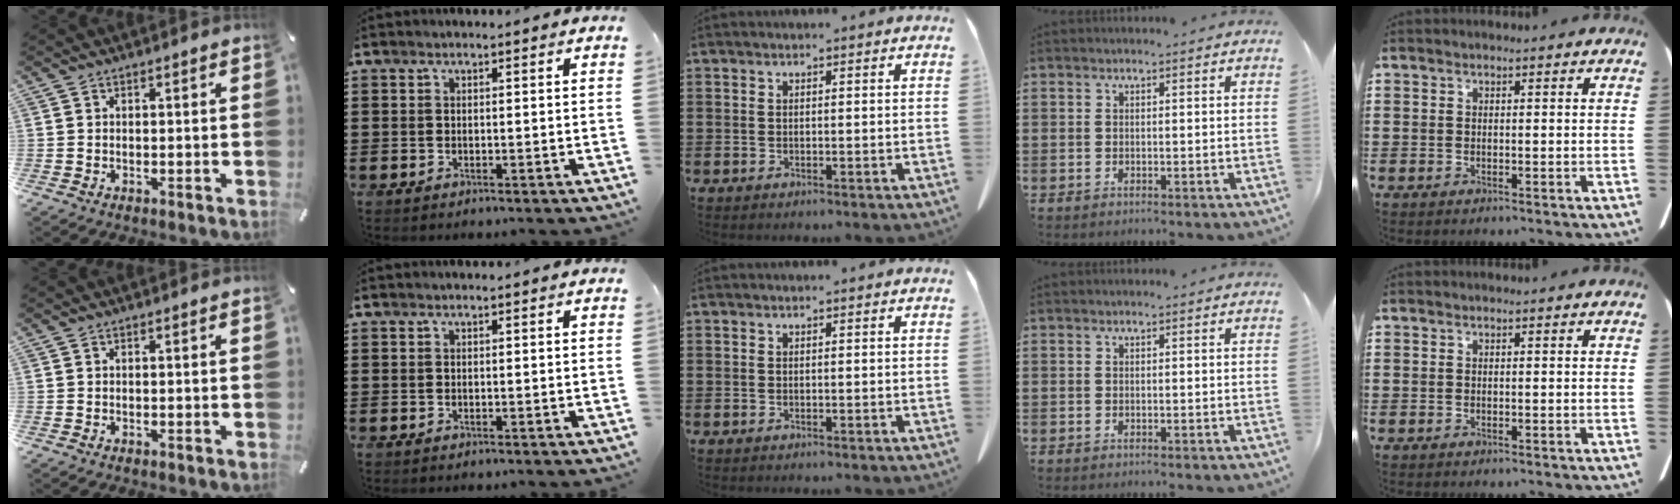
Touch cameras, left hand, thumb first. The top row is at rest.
{}